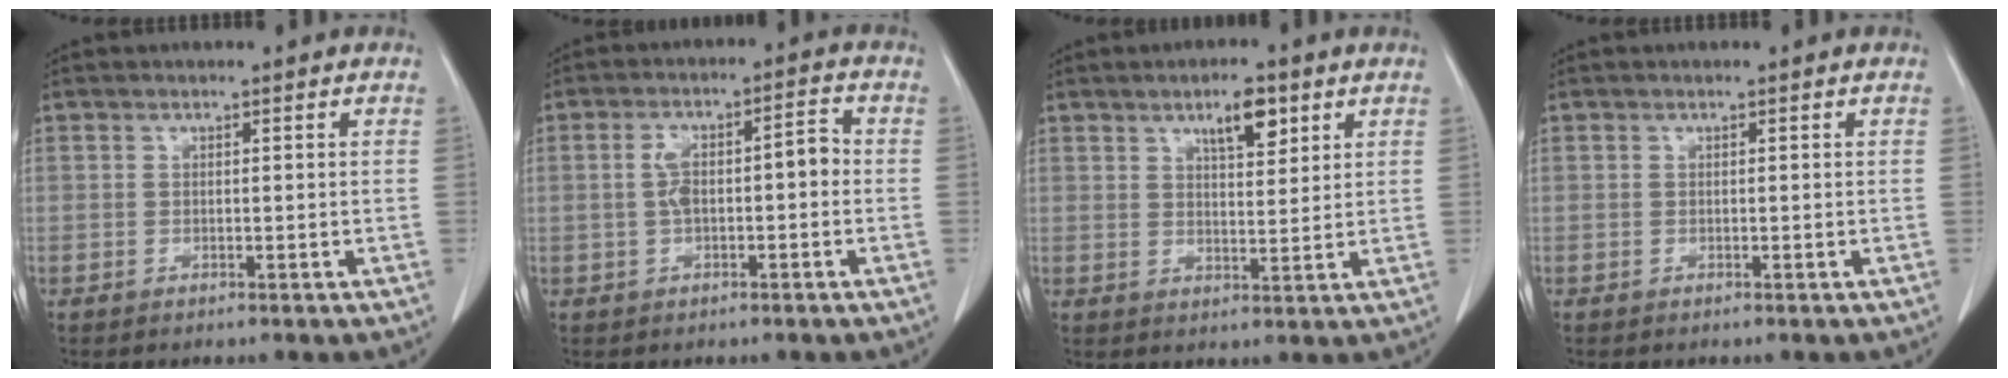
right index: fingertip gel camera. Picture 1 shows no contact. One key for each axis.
{"total": 6.4, "fx": -0.4, "fy": 2.4, "fz": 6.0, "tx": -0.110, "ty": 0.033, "tz": -0.007}
{"total": 5.8, "fx": 3.4, "fy": 1.9, "fz": 4.3, "tx": -0.068, "ty": 0.001, "tz": 0.055}
{"total": 0.0}